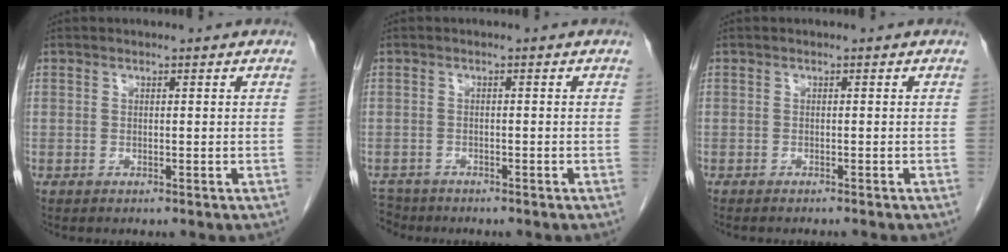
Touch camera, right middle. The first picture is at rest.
{"total": 3.6, "force": [-3.3, 1.4, -0.1], "torque": [0.004, -0.007, -0.062]}
{"total": 2.8, "force": [-2.6, 0.1, 1.2], "torque": [-0.018, -0.003, -0.032]}